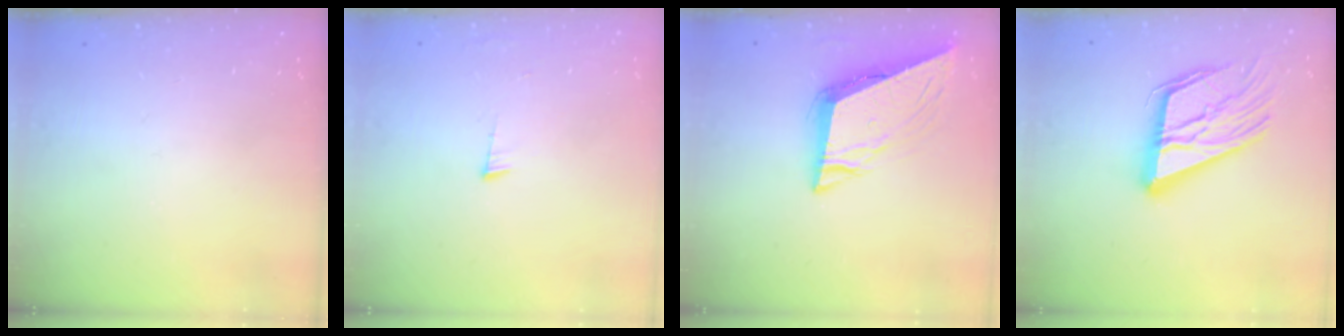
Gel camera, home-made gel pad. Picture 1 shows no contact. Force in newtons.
{"total": 2.8, "press": 2.7, "slide": 0.5}
{"total": 9.6, "press": 9.3, "slide": 2.5}
{"total": 19.0, "press": 18.8, "slide": 2.8}